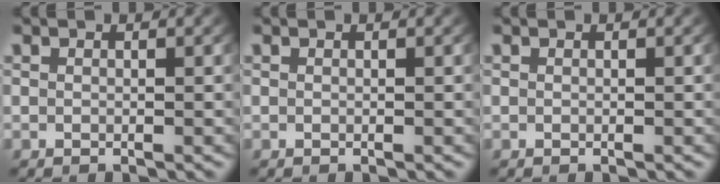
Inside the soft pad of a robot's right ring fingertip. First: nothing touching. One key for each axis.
{"total": 0.0}
{"total": 0.0}